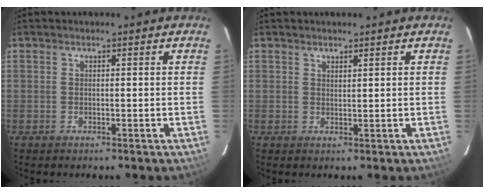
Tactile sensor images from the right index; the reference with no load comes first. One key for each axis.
{"total": 1.1, "fx": 1.0, "fy": 0.1, "fz": 0.4, "tx": -0.008, "ty": -0.001, "tz": 0.018}